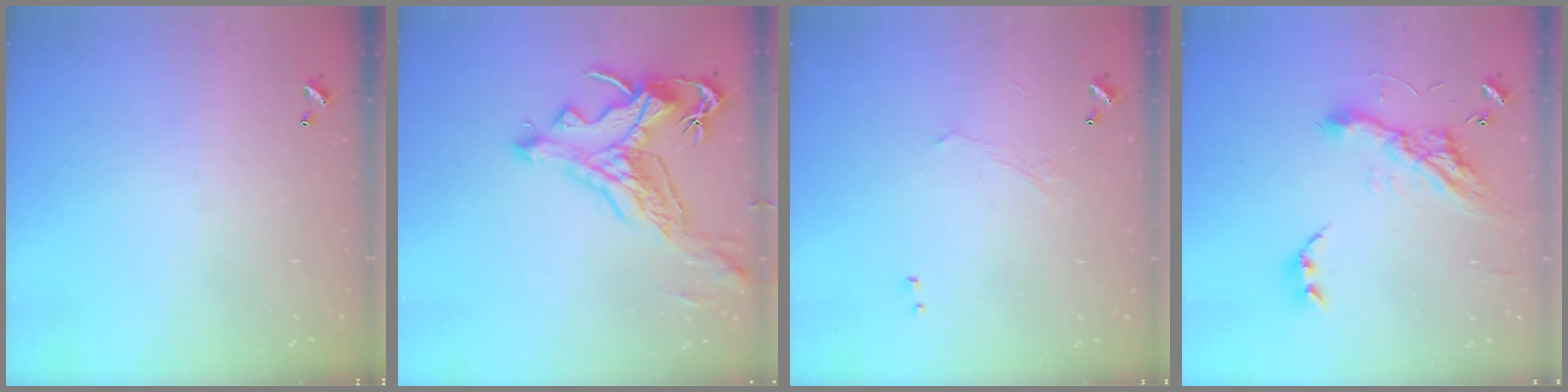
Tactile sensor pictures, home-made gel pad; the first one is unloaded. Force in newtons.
{"total": 2.2, "press": 1.7, "slide": 1.3}
{"total": 0.9, "press": 0.7, "slide": 0.5}
{"total": 13.4, "press": 13.3, "slide": 0.8}